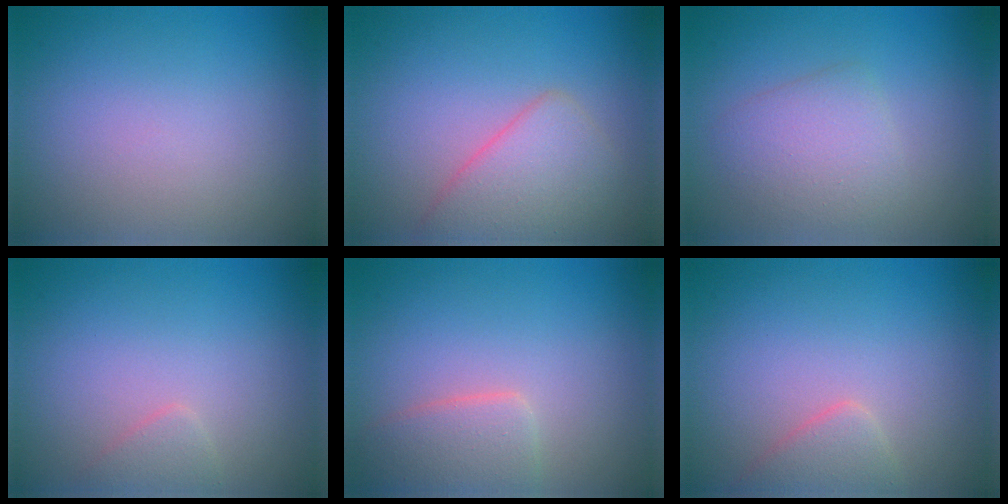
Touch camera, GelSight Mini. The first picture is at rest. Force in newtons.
{"total": 3.9, "press": 3.9, "slide": 0.2}
{"total": 3.0, "press": 3.0, "slide": 0.0}
{"total": 1.2, "press": 1.1, "slide": 0.1}
{"total": 2.9, "press": 2.9, "slide": 0.3}
{"total": 2.1, "press": 2.1, "slide": 0.2}